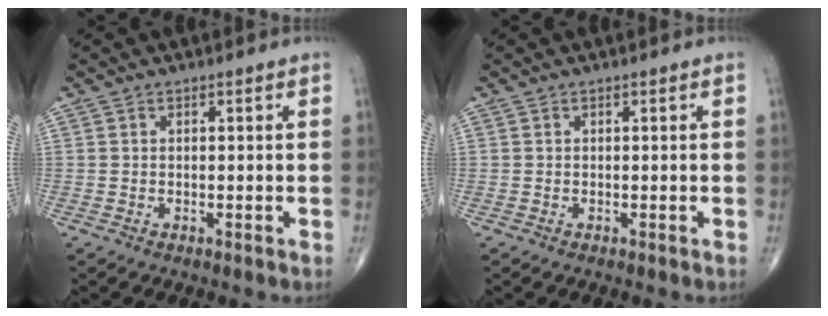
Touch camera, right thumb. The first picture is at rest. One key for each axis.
{"total": 0.0}